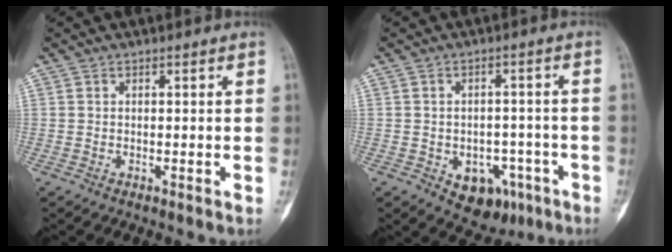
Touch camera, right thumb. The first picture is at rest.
{"total": 9.1, "force": [-4.0, 6.3, 5.2], "torque": [-0.035, 0.027, -0.042]}